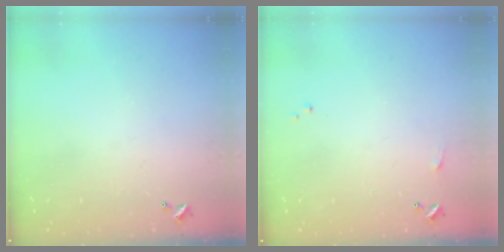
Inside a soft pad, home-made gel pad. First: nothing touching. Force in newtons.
{"total": 4.2, "press": 4.2, "slide": 0.6}